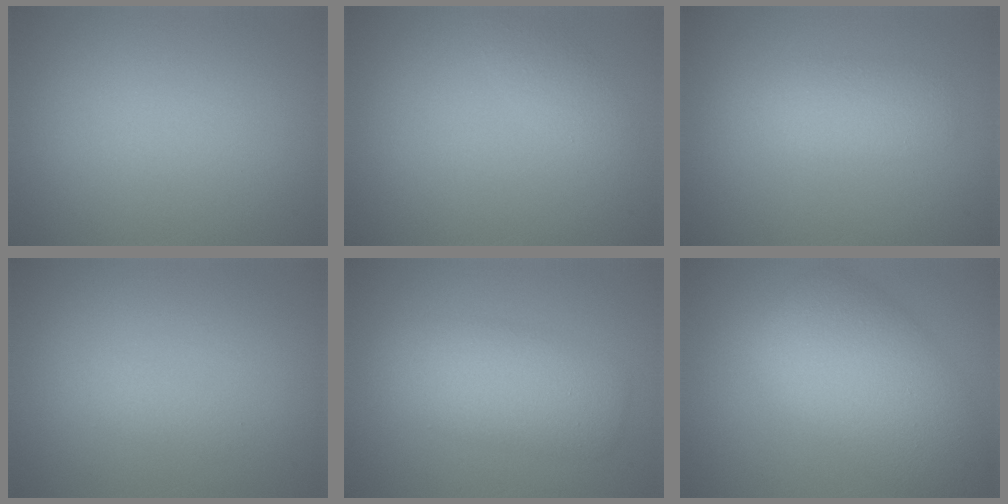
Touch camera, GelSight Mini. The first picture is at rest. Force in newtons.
{"total": 1.3, "press": 1.3, "slide": 0.1}
{"total": 2.7, "press": 2.7, "slide": 0.1}
{"total": 1.0, "press": 1.0, "slide": 0.0}
{"total": 3.7, "press": 3.7, "slide": 0.2}
{"total": 8.3, "press": 8.3, "slide": 0.2}